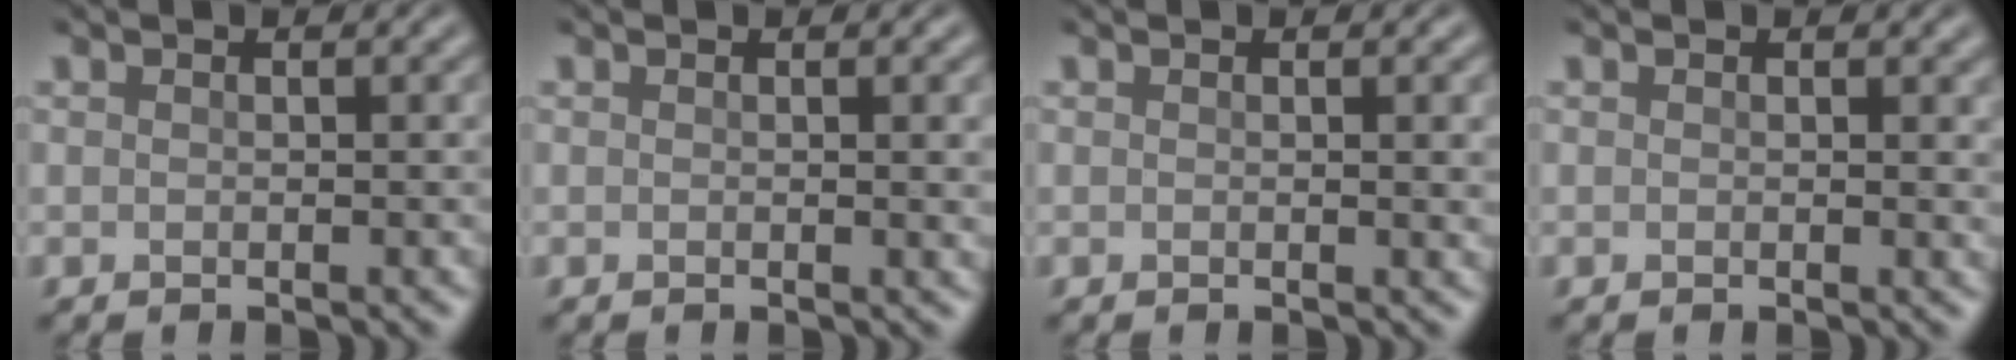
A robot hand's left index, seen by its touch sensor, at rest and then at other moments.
{"total": 1.8, "force": [0.2, 0.5, 1.7], "torque": [-0.014, 0.001, 0.000]}
{"total": 1.9, "force": [0.3, 0.6, 1.8], "torque": [-0.015, 0.002, 0.000]}
{"total": 0.6, "force": [0.3, 0.1, 0.5], "torque": [-0.003, -0.003, 0.003]}